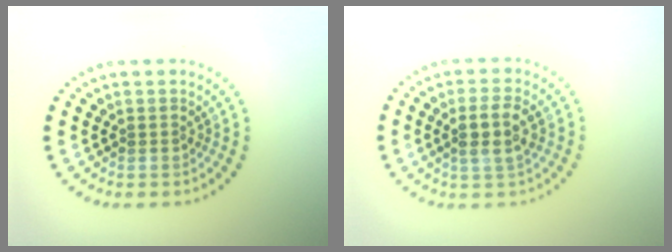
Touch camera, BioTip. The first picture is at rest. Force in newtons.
{"total": 2.9, "press": 2.7, "slide": 0.9}